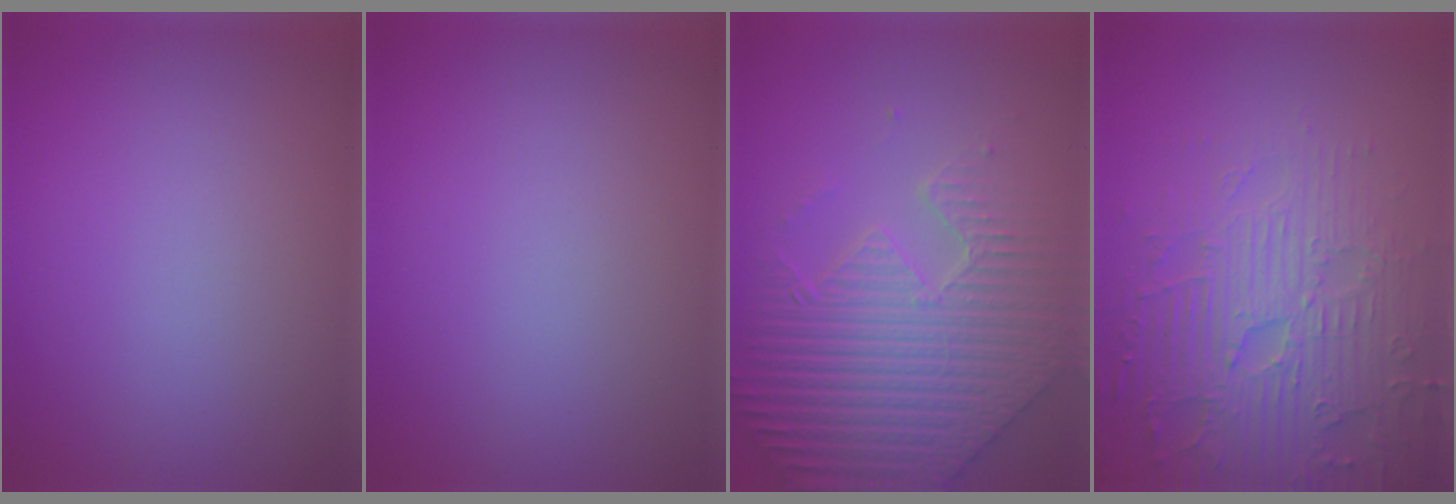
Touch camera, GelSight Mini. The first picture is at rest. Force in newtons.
{"total": 0.0}
{"total": 9.3, "press": 6.4, "slide": 6.7}
{"total": 6.7, "press": 5.4, "slide": 3.9}